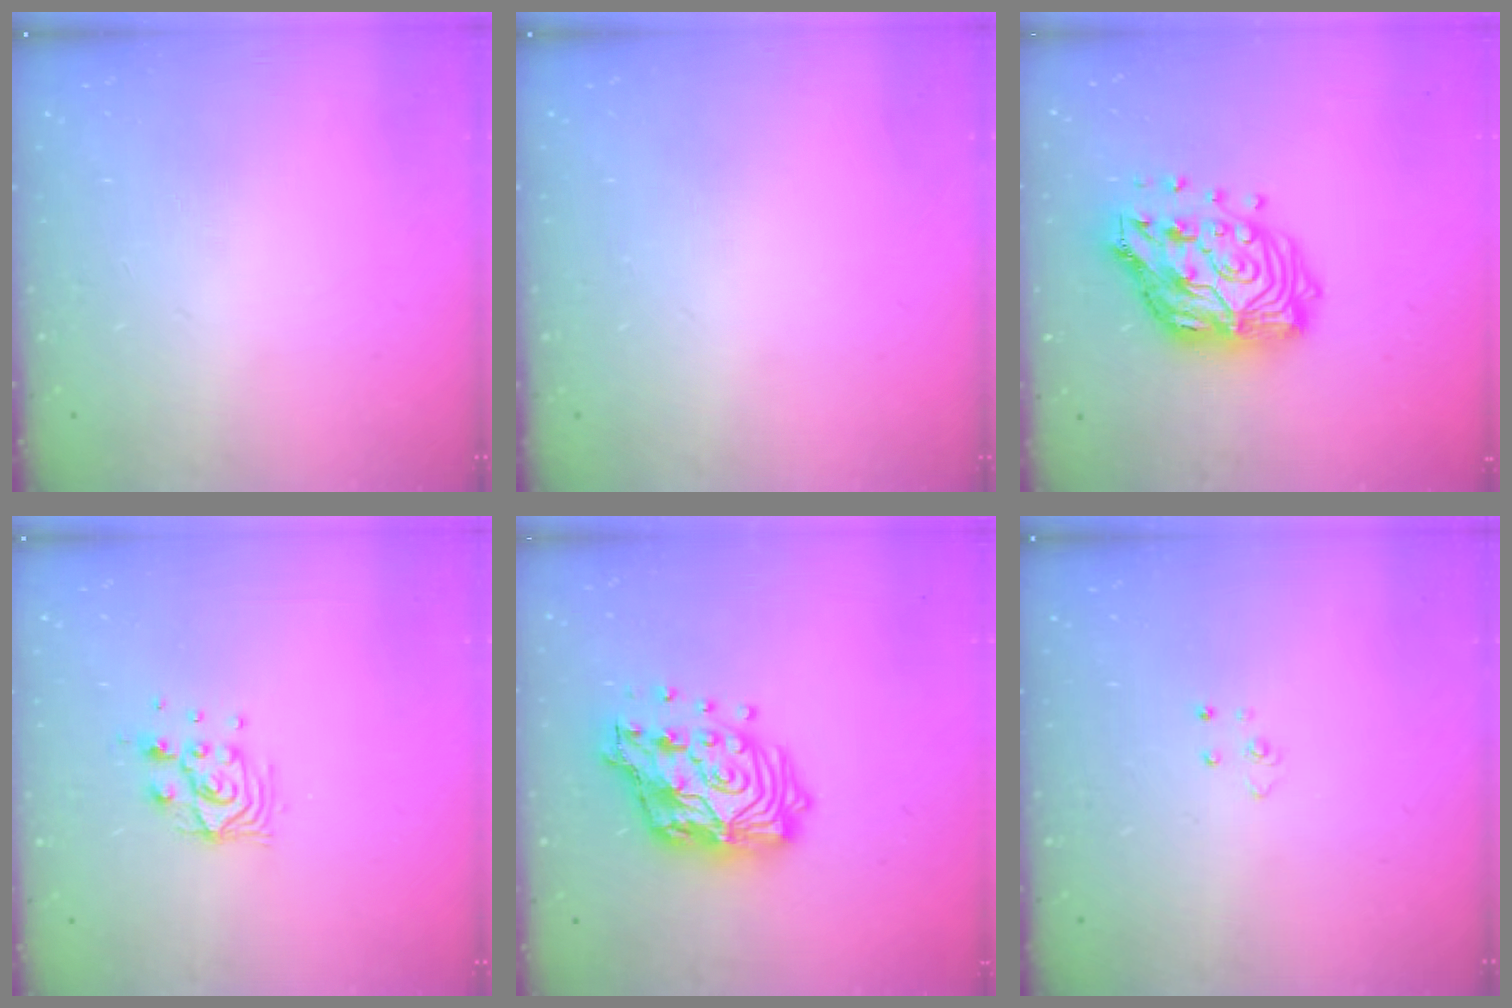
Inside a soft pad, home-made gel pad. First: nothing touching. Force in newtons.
{"total": 0.0}
{"total": 19.1, "press": 19.0, "slide": 1.5}
{"total": 8.4, "press": 8.4, "slide": 0.6}
{"total": 17.2, "press": 17.1, "slide": 1.6}
{"total": 2.8, "press": 2.8, "slide": 0.3}